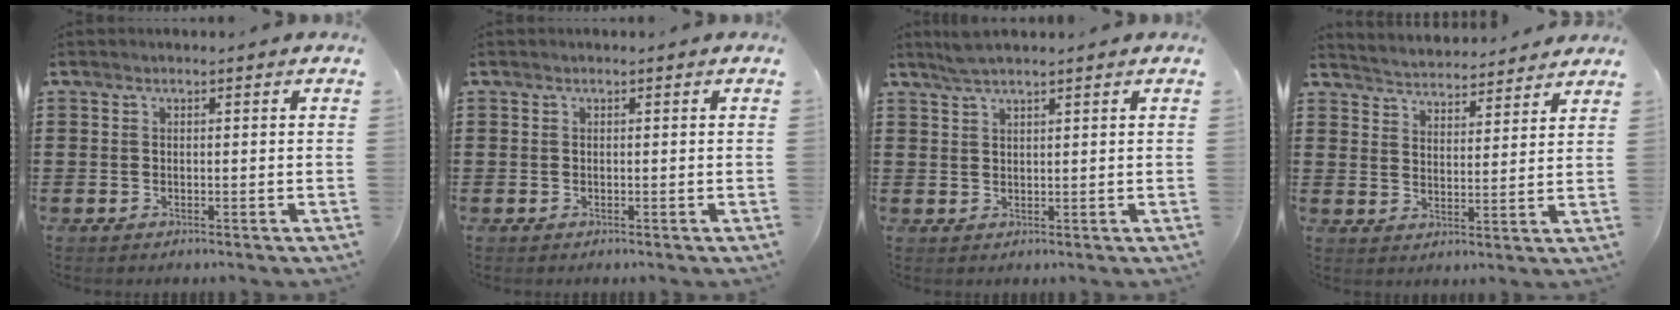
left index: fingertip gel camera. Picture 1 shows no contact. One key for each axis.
{"total": 0.0}
{"total": 2.3, "fx": 1.9, "fy": 0.1, "fz": 1.3, "tx": -0.027, "ty": 0.002, "tz": 0.036}
{"total": 3.8, "fx": 3.8, "fy": -0.1, "fz": -0.6, "tx": -0.008, "ty": -0.028, "tz": 0.064}